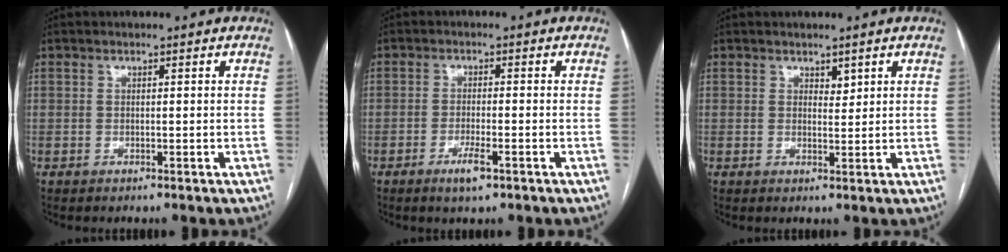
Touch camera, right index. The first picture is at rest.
{"total": 3.5, "force": [-2.0, 0.5, 2.8], "torque": [-0.055, -0.004, -0.035]}
{"total": 1.5, "force": [1.0, 0.8, 0.7], "torque": [-0.009, -0.003, 0.018]}